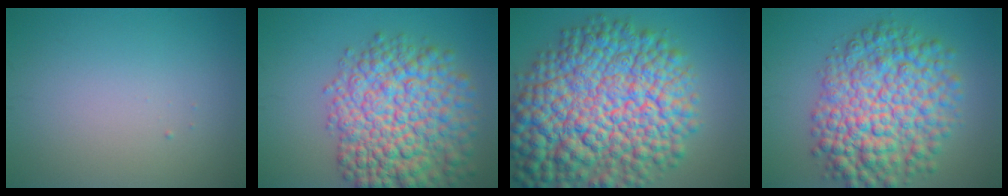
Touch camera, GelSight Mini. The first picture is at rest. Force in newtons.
{"total": 11.7, "press": 11.7, "slide": 0.4}
{"total": 16.7, "press": 16.7, "slide": 0.5}
{"total": 10.5, "press": 10.5, "slide": 0.2}